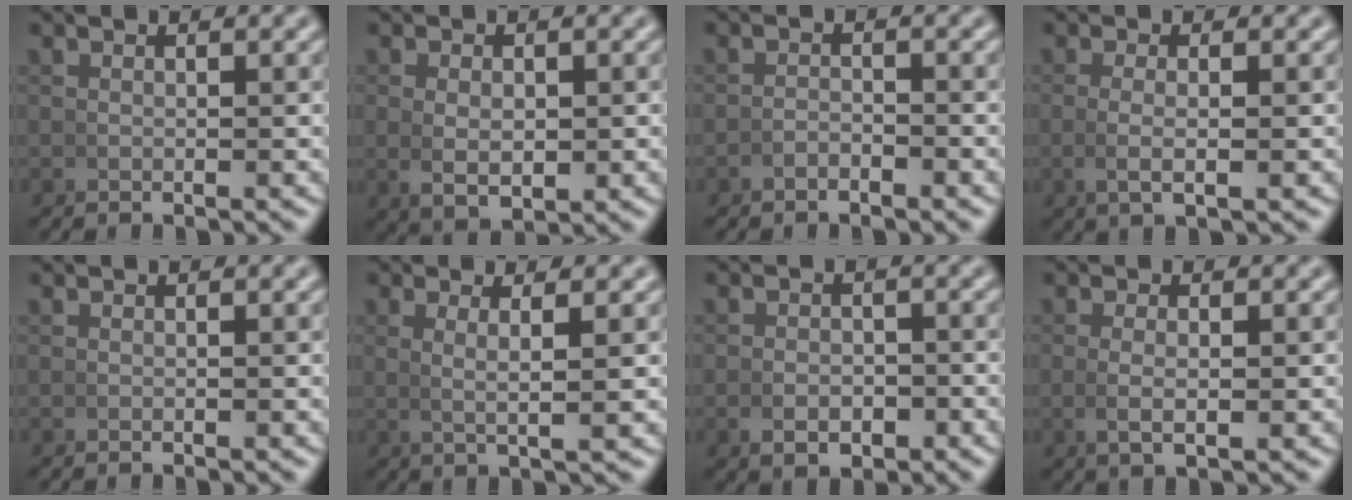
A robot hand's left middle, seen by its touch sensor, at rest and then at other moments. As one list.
[{"total": 3.0, "force": [-0.1, 1.7, 2.4], "torque": [-0.052, -0.018, 0.016]}, {"total": 1.4, "force": [-1.4, 0.3, 0.2], "torque": [-0.001, -0.001, -0.027]}, {"total": 2.0, "force": [-0.2, 0.3, 2.0], "torque": [-0.048, -0.008, 0.002]}, {"total": 0.0}, {"total": 3.1, "force": [1.2, 0.0, 2.8], "torque": [-0.046, 0.003, 0.023]}, {"total": 2.4, "force": [-1.2, 1.6, 1.4], "torque": [-0.017, -0.005, -0.017]}, {"total": 1.9, "force": [-0.1, 0.5, 1.8], "torque": [-0.042, -0.007, 0.005]}]